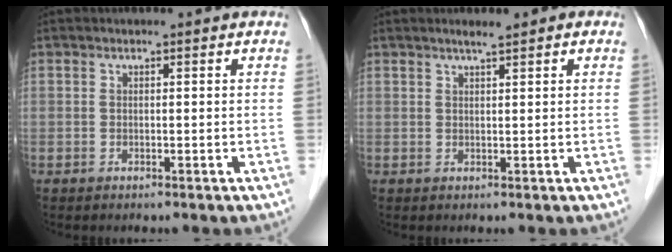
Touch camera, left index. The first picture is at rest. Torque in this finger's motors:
{"motor_torque": [-0.05, -0.10, 0.03, 0.00]}